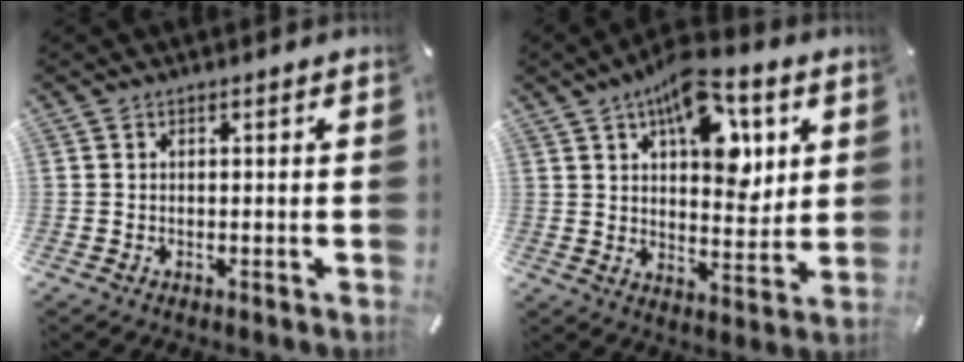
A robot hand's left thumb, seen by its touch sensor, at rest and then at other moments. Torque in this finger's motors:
{"motor_torque": [2.26, 2.75, 1.62, -1.15, 0.22]}